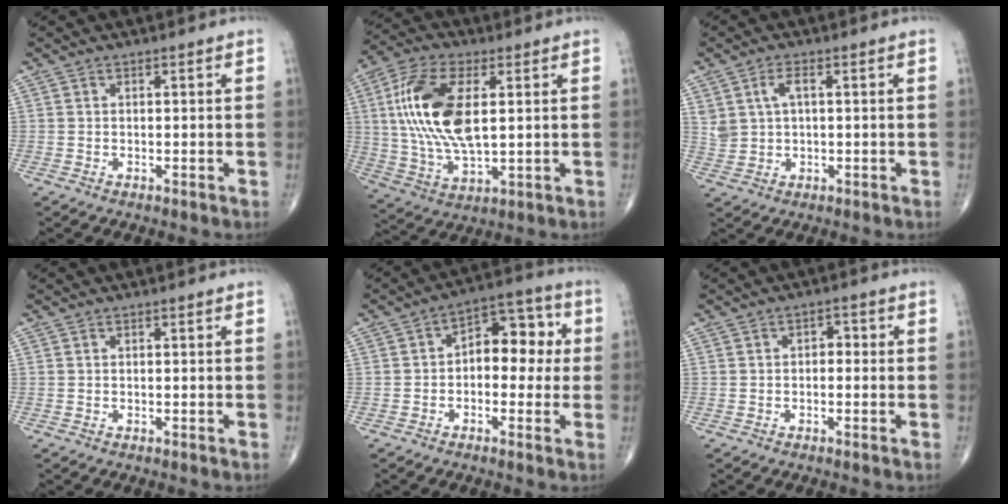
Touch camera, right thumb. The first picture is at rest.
{"total": 17.2, "force": [3.0, 8.0, 14.9], "torque": [-0.305, -0.004, 0.059]}
{"total": 4.7, "force": [1.5, 2.7, 3.5], "torque": [-0.069, 0.000, 0.033]}
{"total": 0.0}
{"total": 10.4, "force": [0.4, 6.5, 8.1], "torque": [-0.072, 0.036, -0.006]}
{"total": 2.1, "force": [-0.1, 1.4, 1.5], "torque": [-0.008, 0.011, -0.011]}